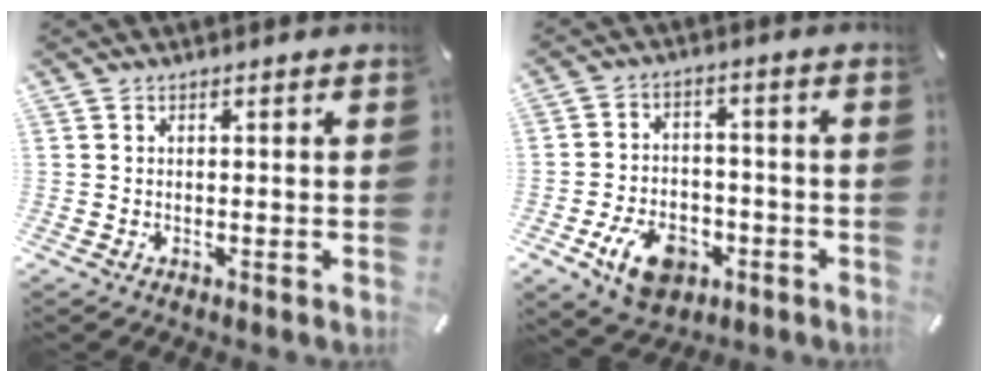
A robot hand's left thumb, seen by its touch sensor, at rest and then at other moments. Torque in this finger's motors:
{"motor_torque": [1.03, 1.76, 0.32, 0.12, 0.25]}